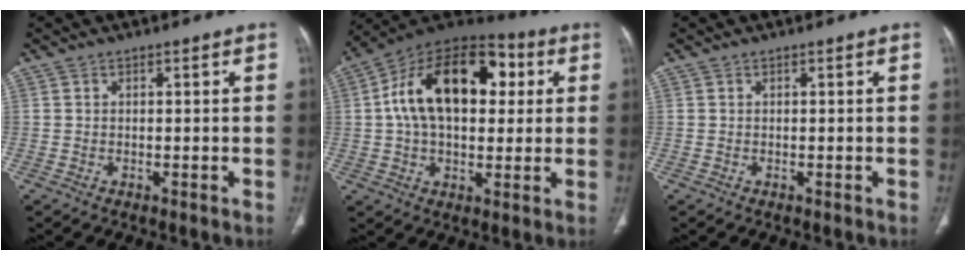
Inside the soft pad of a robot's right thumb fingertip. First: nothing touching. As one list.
[{"total": 22.3, "force": [4.3, 13.4, 17.3], "torque": [-0.264, 0.026, 0.059]}, {"total": 0.0}]